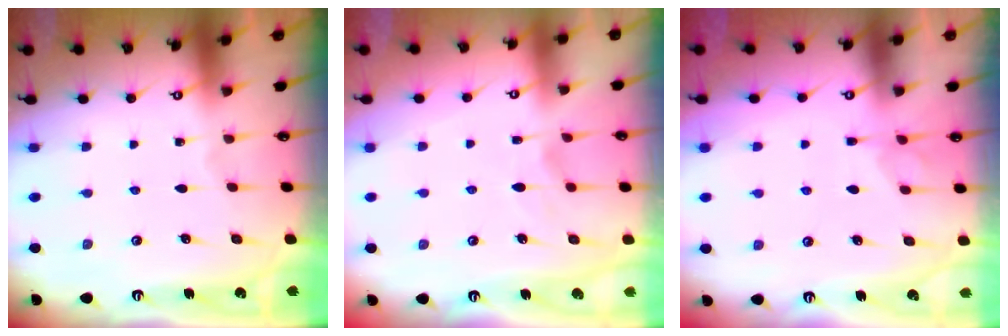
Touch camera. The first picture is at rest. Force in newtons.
{"total": 2.0, "press": 1.6, "slide": 1.1}
{"total": 1.7, "press": 1.3, "slide": 1.1}